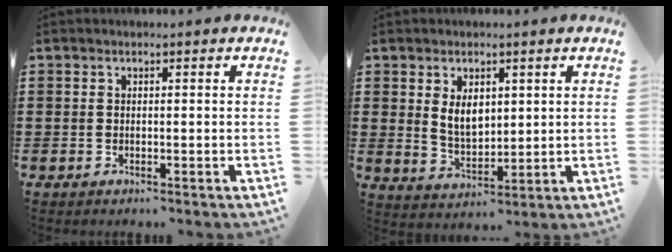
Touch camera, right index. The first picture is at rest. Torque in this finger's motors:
{"motor_torque": [0.58, 0.00, 0.60, 0.10]}